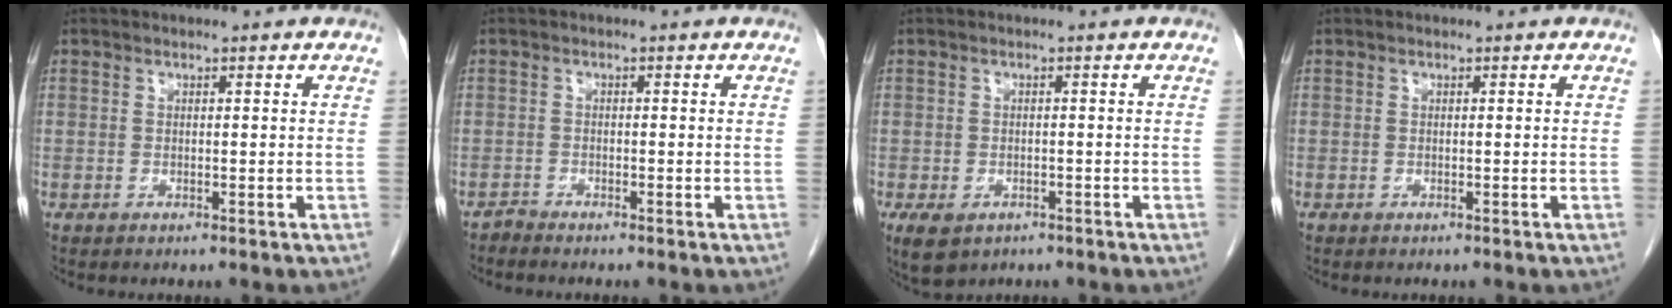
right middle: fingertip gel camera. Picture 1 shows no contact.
{"total": 0.9, "force": [-0.9, -0.1, -0.2], "torque": [0.002, -0.004, -0.020]}
{"total": 4.8, "force": [-2.9, 2.9, 2.3], "torque": [-0.044, -0.006, -0.040]}
{"total": 0.0}